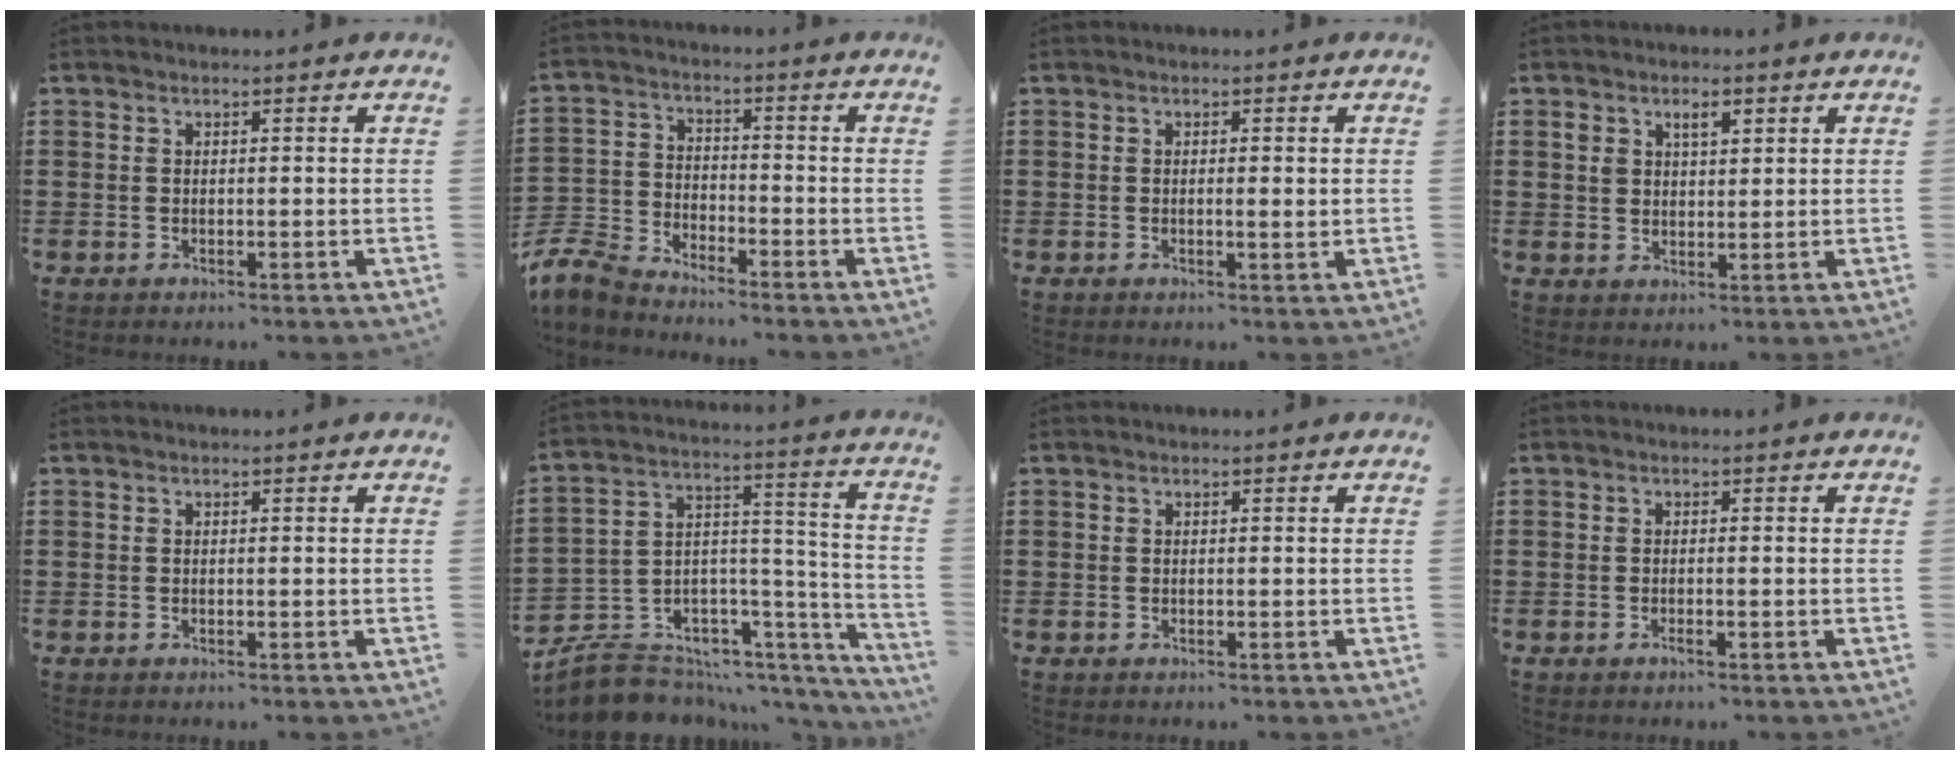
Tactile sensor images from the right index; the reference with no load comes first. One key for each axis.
{"total": 7.0, "fx": -6.7, "fy": 1.9, "fz": 1.2, "tx": -0.057, "ty": 0.000, "tz": -0.143}
{"total": 1.3, "fx": 0.0, "fy": 0.3, "fz": 1.3, "tx": -0.023, "ty": -0.001, "tz": -0.001}
{"total": 2.9, "fx": 1.3, "fy": 1.8, "fz": 1.9, "tx": -0.037, "ty": 0.007, "tz": 0.021}
{"total": 0.0}
{"total": 6.5, "fx": -5.3, "fy": 3.6, "fz": 0.6, "tx": -0.026, "ty": -0.013, "tz": -0.096}
{"total": 0.0}
{"total": 0.8, "fx": -0.4, "fy": 0.0, "fz": 0.7, "tx": -0.012, "ty": -0.004, "tz": -0.006}